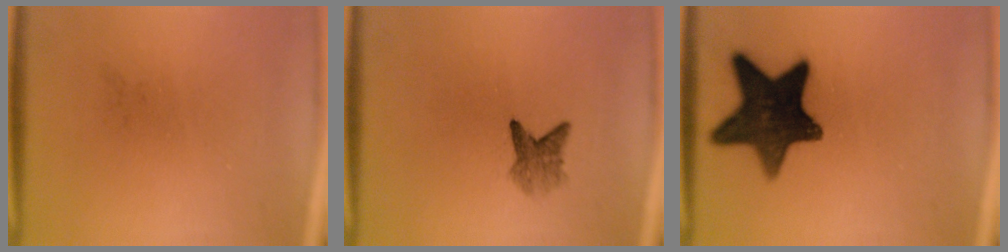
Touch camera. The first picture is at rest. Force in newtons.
{"total": 2.6}
{"total": 15.0}